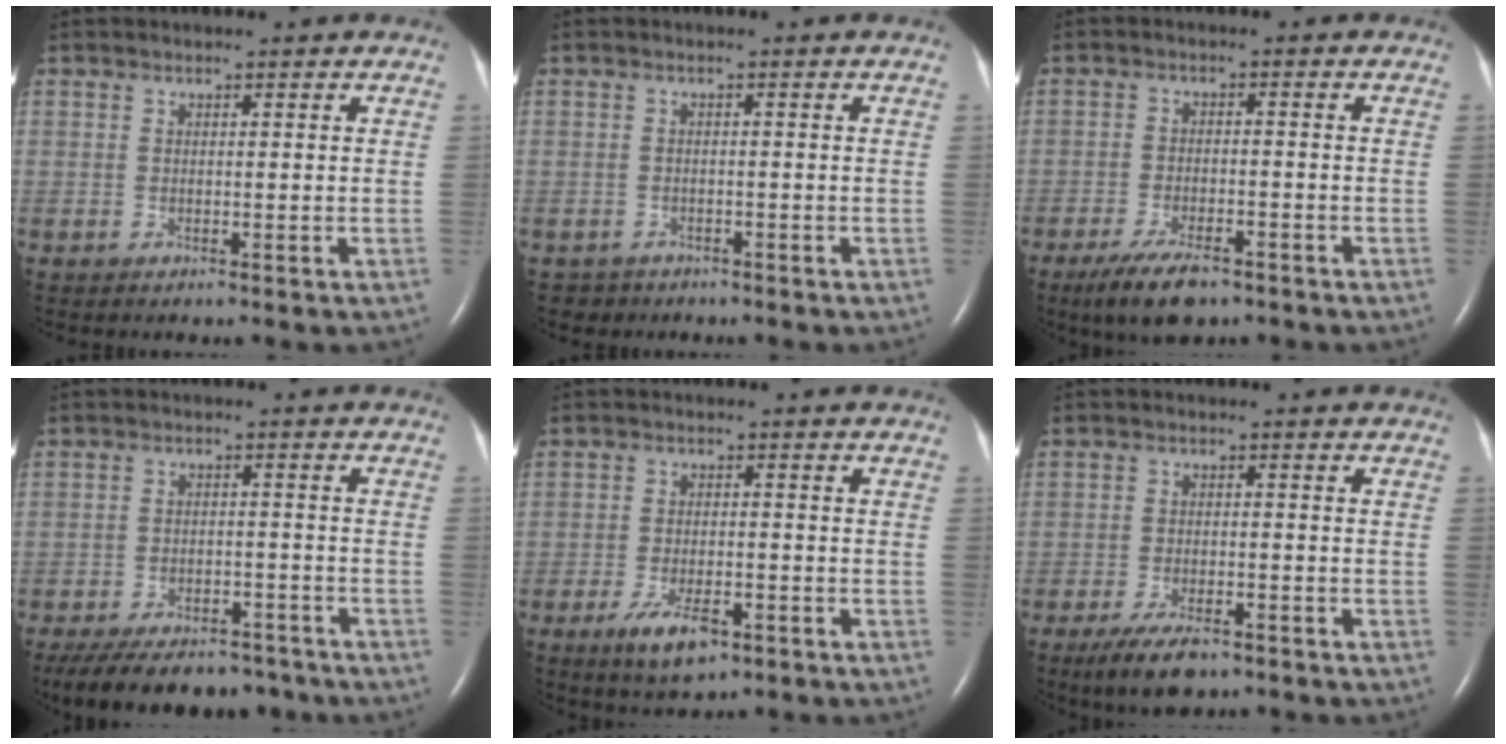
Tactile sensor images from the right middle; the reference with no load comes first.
{"total": 2.0, "force": [-1.5, 1.2, -0.5], "torque": [-0.004, 0.004, -0.024]}
{"total": 7.0, "force": [-5.0, 2.2, 4.4], "torque": [-0.083, -0.011, -0.084]}
{"total": 14.9, "force": [-12.0, 6.3, 6.1], "torque": [-0.132, -0.009, -0.167]}
{"total": 5.8, "force": [-3.3, 2.0, 4.3], "torque": [-0.082, -0.007, -0.052]}
{"total": 6.2, "force": [-4.5, 2.0, 3.8], "torque": [-0.073, -0.009, -0.075]}